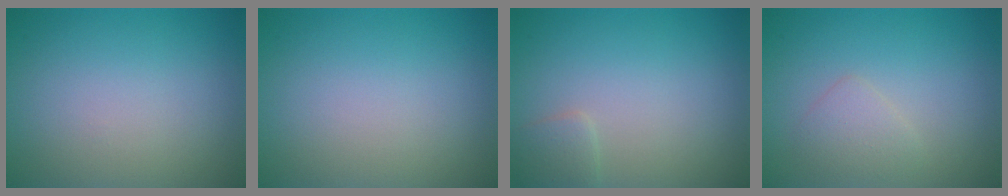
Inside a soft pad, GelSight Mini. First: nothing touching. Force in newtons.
{"total": 0.0}
{"total": 1.3, "press": 1.3, "slide": 0.1}
{"total": 1.6, "press": 1.6, "slide": 0.0}